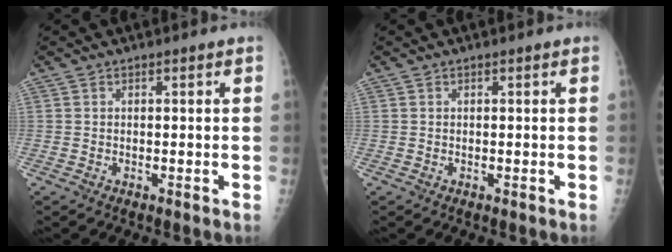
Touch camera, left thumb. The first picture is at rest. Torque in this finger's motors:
{"motor_torque": [0.00, 0.00, -0.01, -0.01, 0.00]}